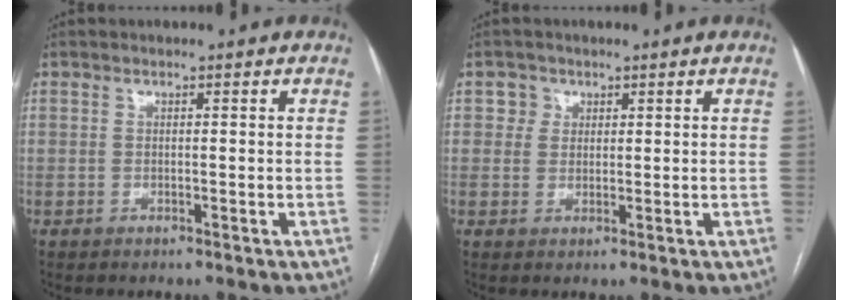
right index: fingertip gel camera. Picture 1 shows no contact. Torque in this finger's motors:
{"motor_torque": [-0.05, 0.00, 0.00, 0.00]}